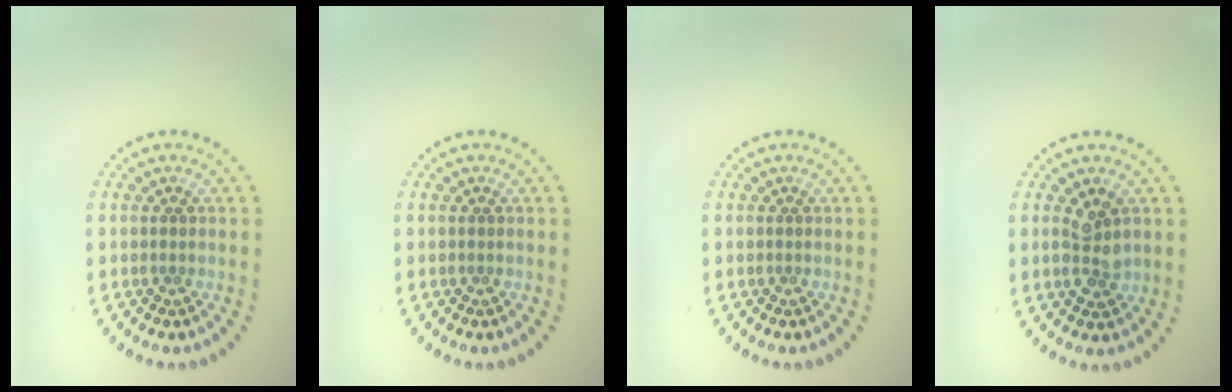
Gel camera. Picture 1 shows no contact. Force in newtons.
{"total": 0.0}
{"total": 0.0}
{"total": 2.5, "press": 2.5, "slide": 0.2}